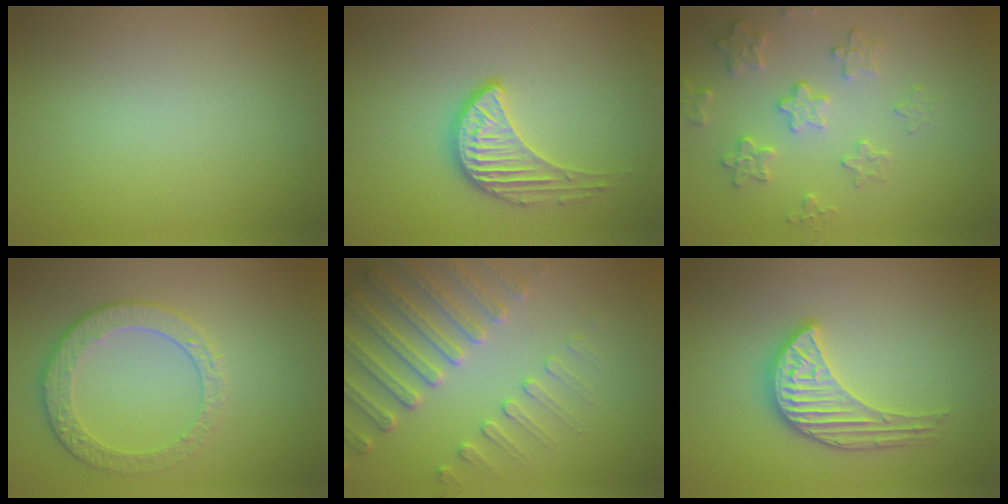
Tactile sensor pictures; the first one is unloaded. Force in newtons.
{"total": 3.7, "press": 3.0, "slide": 2.2}
{"total": 3.2, "press": 2.9, "slide": 1.3}
{"total": 3.9, "press": 3.1, "slide": 2.4}
{"total": 4.8, "press": 4.5, "slide": 1.7}
{"total": 3.9, "press": 3.5, "slide": 1.6}